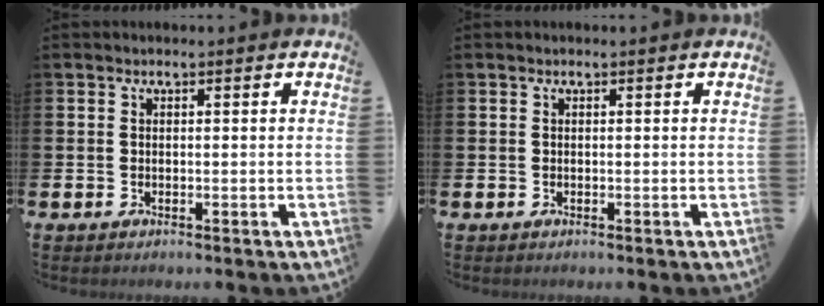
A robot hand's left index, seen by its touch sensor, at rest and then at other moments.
{"total": 0.0}